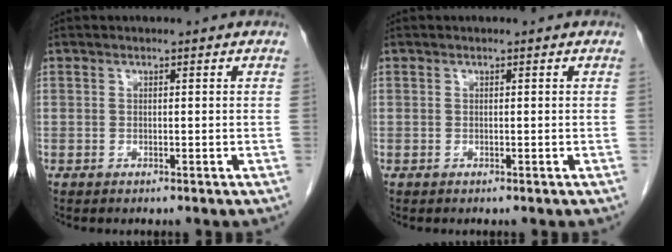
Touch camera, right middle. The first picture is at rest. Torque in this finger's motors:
{"motor_torque": [0.00, 0.00, 0.02, 0.00]}